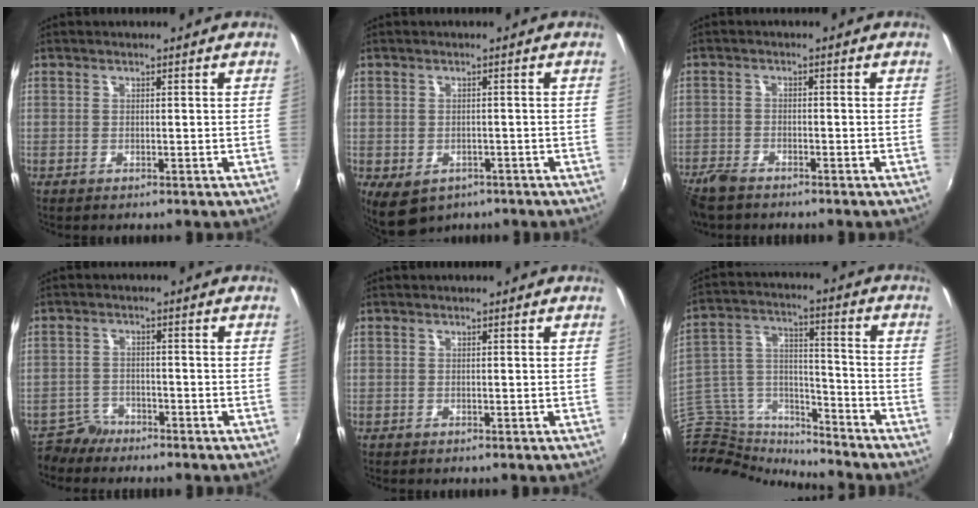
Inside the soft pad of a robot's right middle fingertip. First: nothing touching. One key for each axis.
{"total": 6.2, "fx": -3.2, "fy": 4.3, "fz": 3.2, "tx": -0.064, "ty": -0.024, "tz": -0.039}
{"total": 6.0, "fx": -5.1, "fy": 2.0, "fz": 2.5, "tx": -0.072, "ty": -0.021, "tz": -0.101}
{"total": 4.0, "fx": -3.5, "fy": 1.9, "fz": -0.2, "tx": -0.005, "ty": 0.008, "tz": -0.069}
{"total": 0.0}
{"total": 18.8, "fx": -16.3, "fy": 5.6, "fz": 7.3, "tx": -0.170, "ty": 0.002, "tz": -0.288}